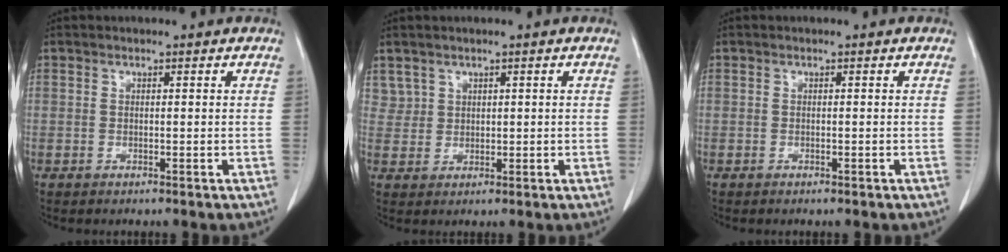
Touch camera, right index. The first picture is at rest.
{"total": 2.6, "force": [1.7, 2.0, 0.0], "torque": [0.010, 0.005, 0.031]}
{"total": 0.0}